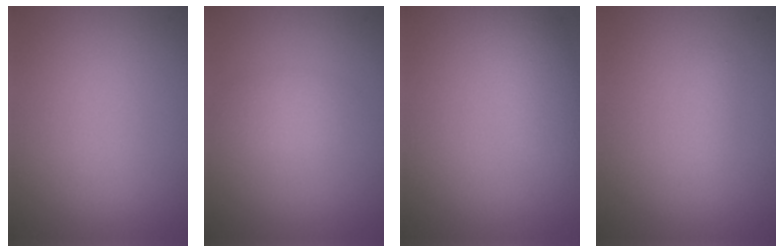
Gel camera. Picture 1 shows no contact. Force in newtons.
{"total": 1.7, "press": 1.7, "slide": 0.0}
{"total": 3.2, "press": 3.1, "slide": 0.2}
{"total": 0.8, "press": 0.8, "slide": 0.0}